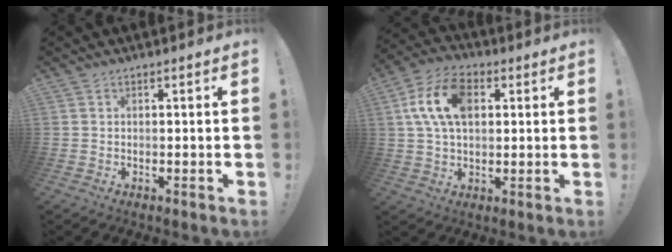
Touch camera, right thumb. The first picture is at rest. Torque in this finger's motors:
{"motor_torque": [0.44, 0.44, 0.14, 0.13, 0.25]}